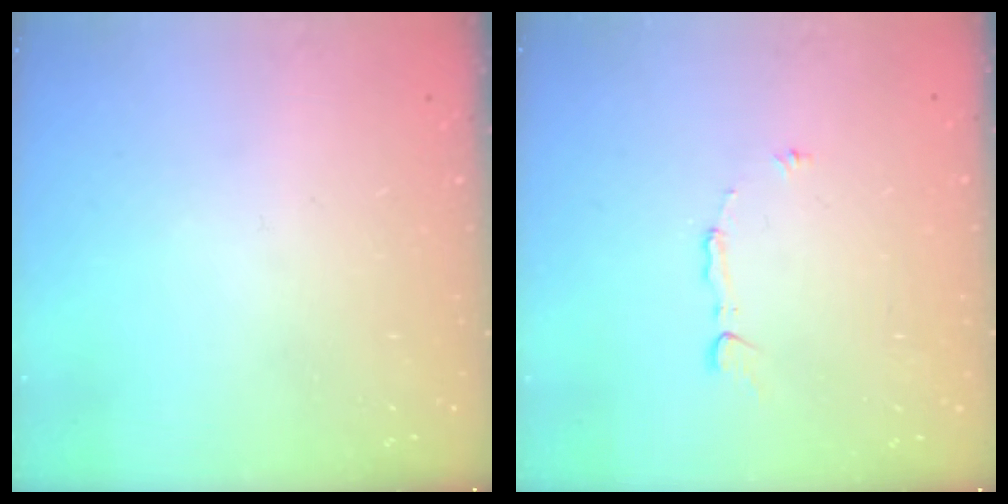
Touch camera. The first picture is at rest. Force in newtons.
{"total": 4.6, "press": 4.6, "slide": 0.3}